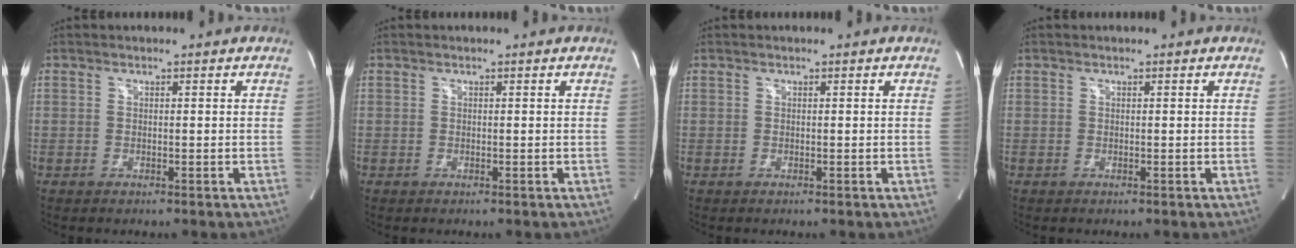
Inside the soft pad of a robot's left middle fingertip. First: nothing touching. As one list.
[{"total": 0.0}, {"total": 0.0}, {"total": 0.0}]